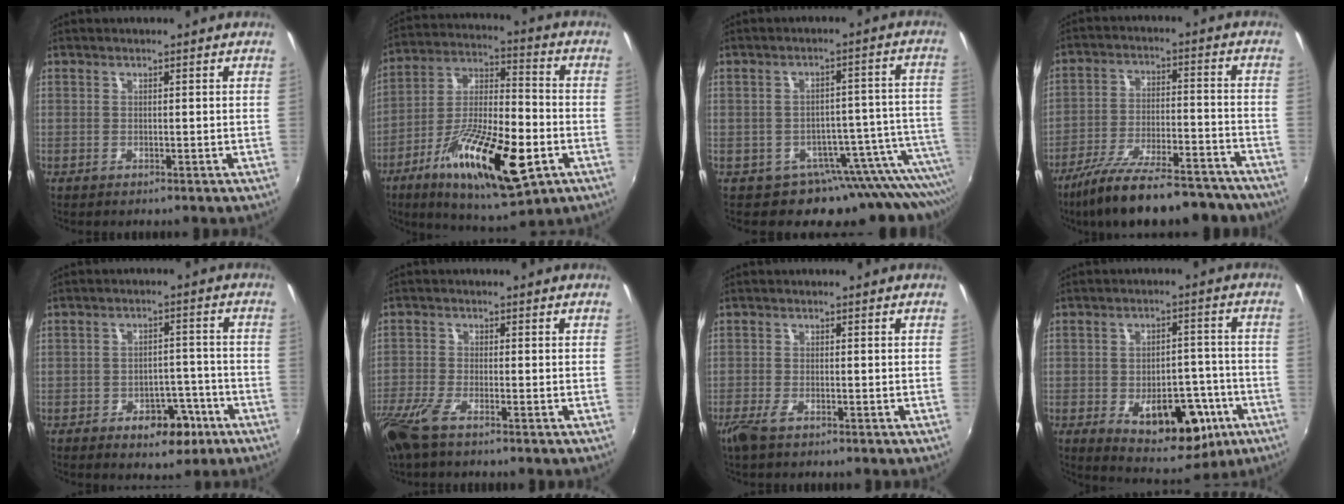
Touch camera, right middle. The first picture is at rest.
{"total": 21.0, "force": [-8.9, 6.2, 18.0], "torque": [-0.318, -0.029, -0.146]}
{"total": 11.5, "force": [-9.6, 3.7, 5.3], "torque": [-0.039, -0.015, -0.138]}
{"total": 22.7, "force": [-19.1, 5.6, 10.9], "torque": [-0.193, -0.030, -0.271]}
{"total": 6.7, "force": [-3.9, 3.9, 3.8], "torque": [-0.058, 0.014, -0.040]}
{"total": 8.2, "force": [-5.5, 2.2, 5.6], "torque": [-0.142, -0.030, -0.111]}
{"total": 3.1, "force": [-2.1, 1.0, 2.0], "torque": [-0.049, -0.009, -0.041]}
{"total": 13.7, "force": [-5.4, 7.3, 10.2], "torque": [-0.148, -0.002, -0.058]}